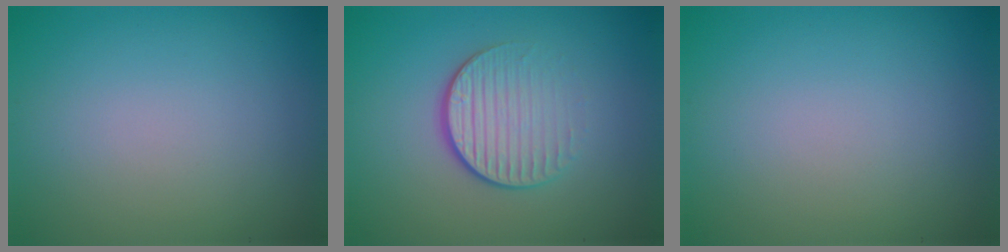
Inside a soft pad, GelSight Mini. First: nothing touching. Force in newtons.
{"total": 4.1, "press": 2.6, "slide": 3.2}
{"total": 0.0}